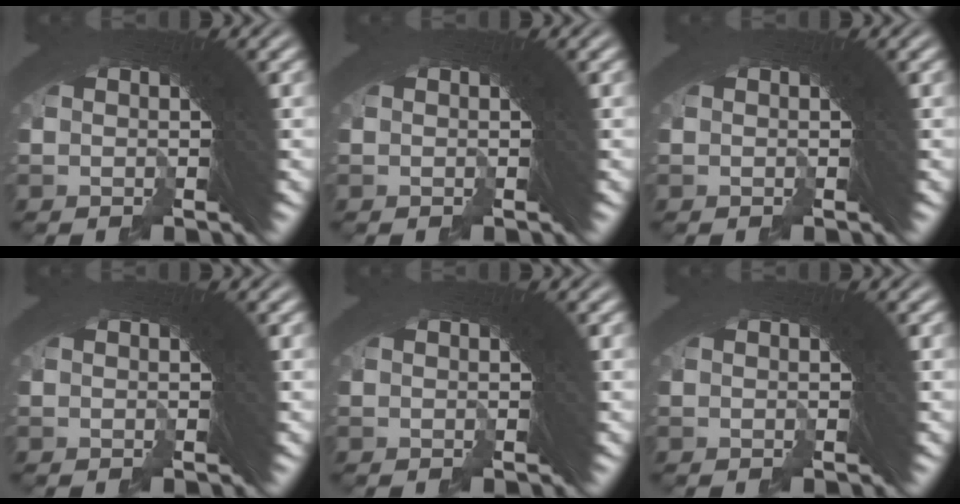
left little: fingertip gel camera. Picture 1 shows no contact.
{"total": 0.0}
{"total": 0.0}
{"total": 0.0}
{"total": 0.0}
{"total": 0.0}